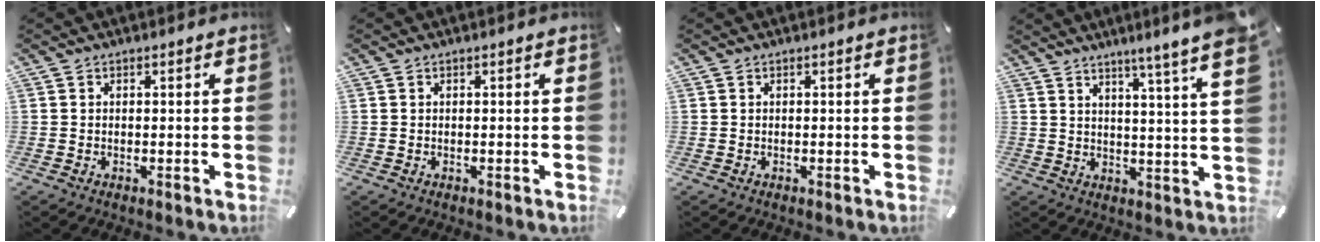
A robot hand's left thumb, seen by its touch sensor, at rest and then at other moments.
{"total": 0.0}
{"total": 0.0}
{"total": 7.4, "force": [5.3, -1.2, 5.0], "torque": [-0.072, -0.048, 0.078]}